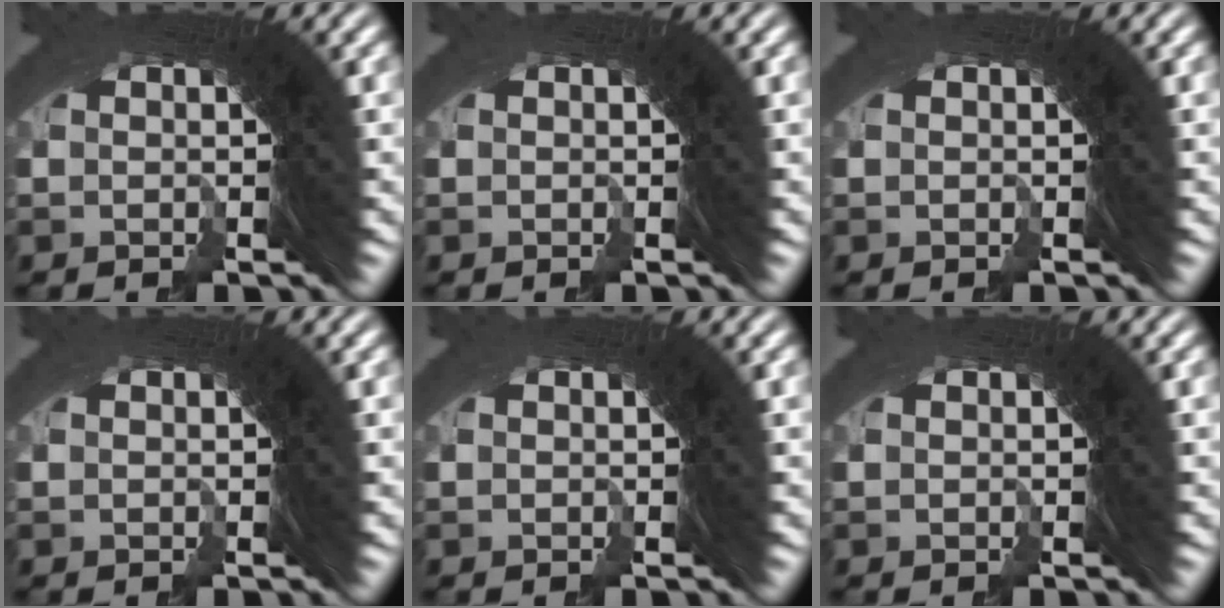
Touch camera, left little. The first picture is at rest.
{"total": 0.0}
{"total": 0.0}
{"total": 0.0}
{"total": 0.0}
{"total": 0.0}